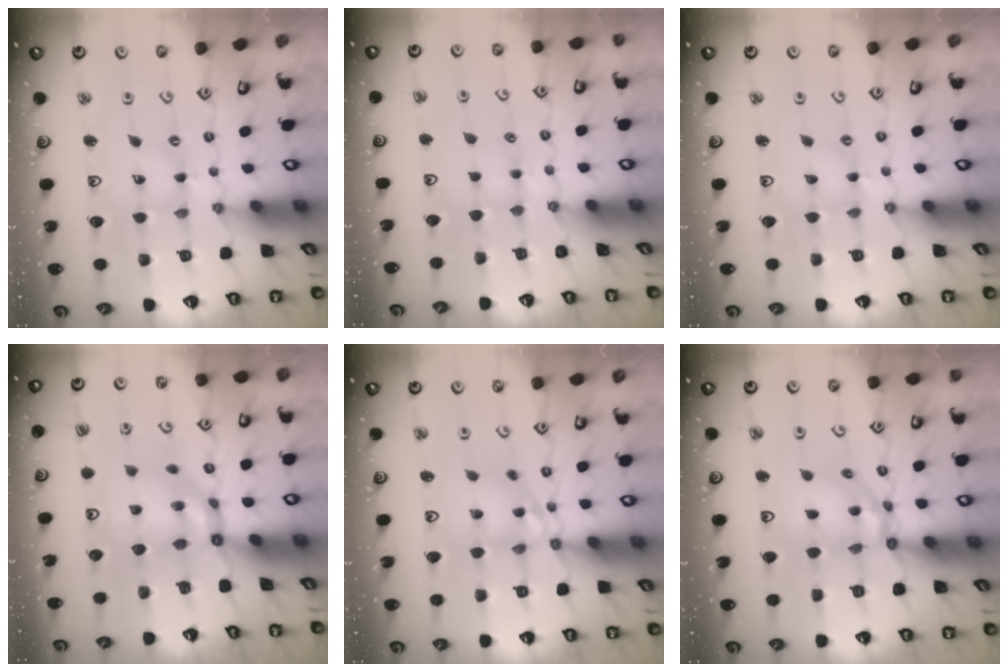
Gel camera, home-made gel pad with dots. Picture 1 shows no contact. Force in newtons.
{"total": 4.0, "press": 3.9, "slide": 0.6}
{"total": 1.1, "press": 1.1, "slide": 0.2}
{"total": 6.3, "press": 6.3, "slide": 0.5}
{"total": 11.6, "press": 11.4, "slide": 1.9}
{"total": 12.5, "press": 12.4, "slide": 1.6}